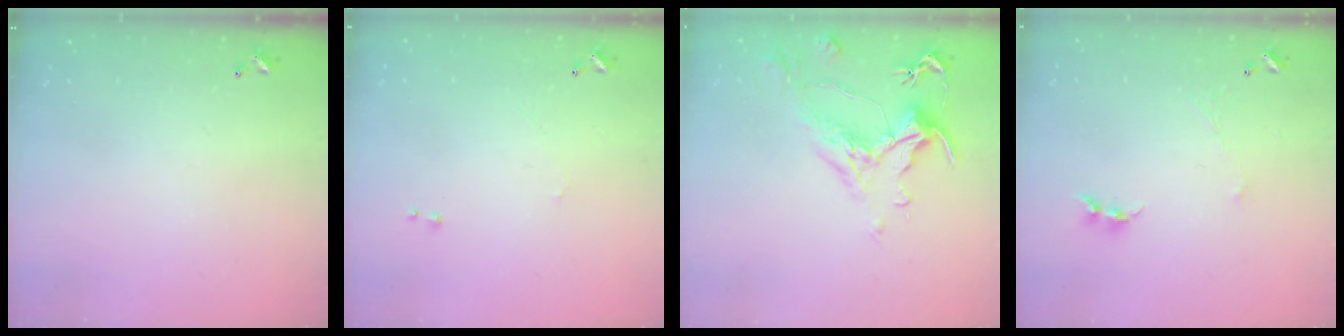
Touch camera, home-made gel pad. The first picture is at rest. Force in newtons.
{"total": 0.7, "press": 0.1, "slide": 0.7}
{"total": 1.5, "press": 0.5, "slide": 1.4}
{"total": 0.0}